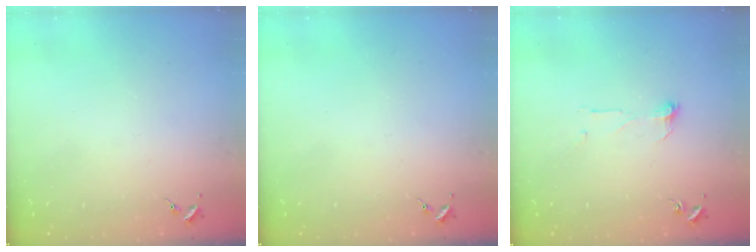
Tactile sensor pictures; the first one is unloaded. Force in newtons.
{"total": 0.0}
{"total": 5.5, "press": 5.5, "slide": 0.6}